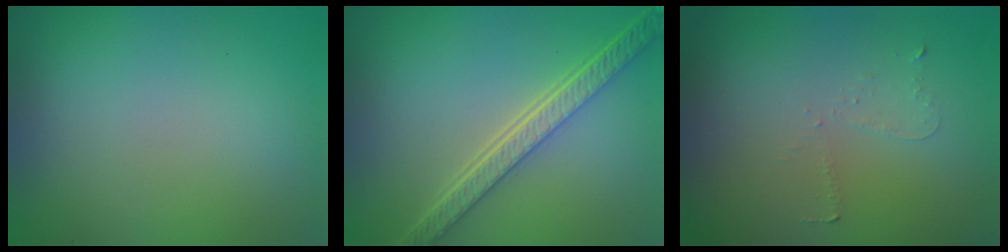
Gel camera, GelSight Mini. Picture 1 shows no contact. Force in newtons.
{"total": 5.3, "press": 4.1, "slide": 3.4}
{"total": 0.7, "press": 0.6, "slide": 0.4}